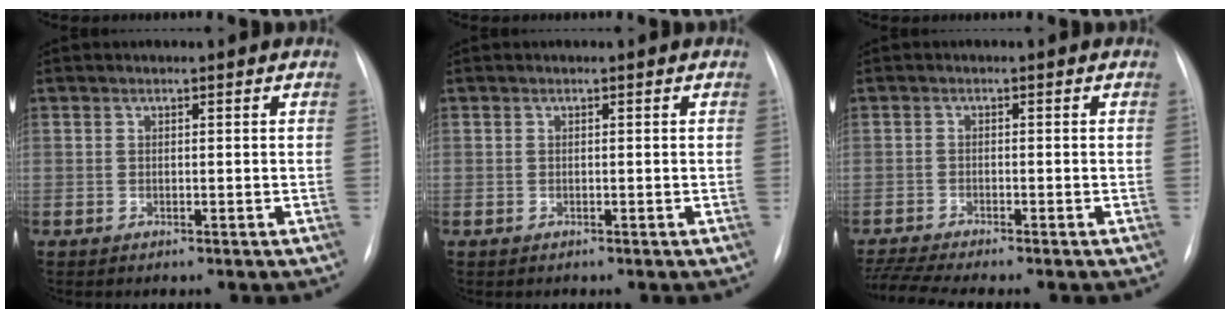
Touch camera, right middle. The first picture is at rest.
{"total": 0.0}
{"total": 6.1, "force": [-5.4, -0.8, 2.7], "torque": [-0.051, -0.012, -0.092]}